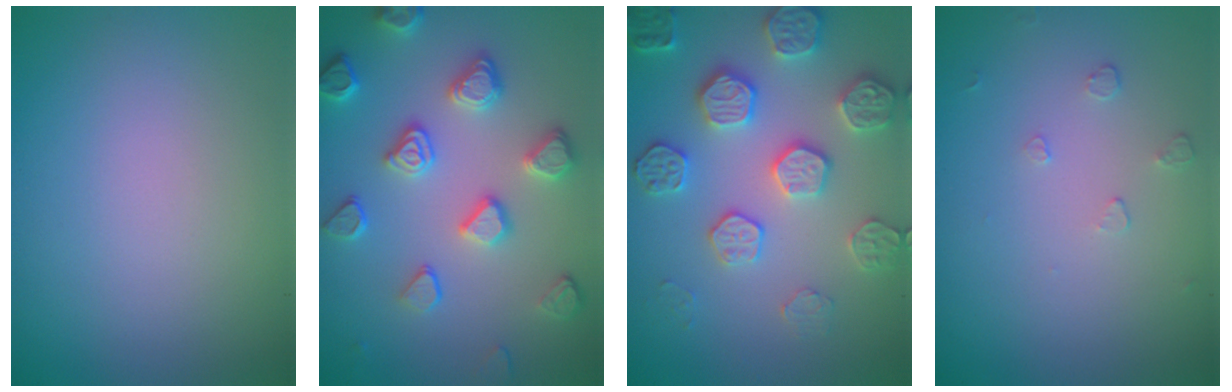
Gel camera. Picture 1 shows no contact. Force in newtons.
{"total": 4.6, "press": 4.1, "slide": 2.1}
{"total": 4.9, "press": 4.9, "slide": 0.4}
{"total": 0.6, "press": 0.4, "slide": 0.5}